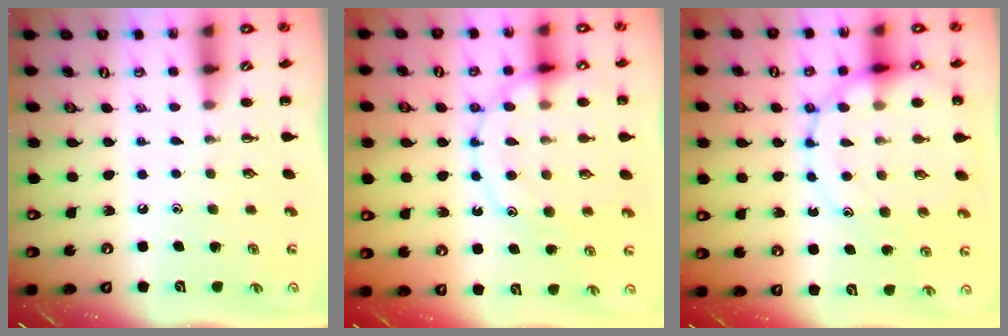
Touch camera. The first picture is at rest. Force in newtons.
{"total": 16.2, "press": 16.1, "slide": 2.0}
{"total": 15.7, "press": 15.6, "slide": 1.7}